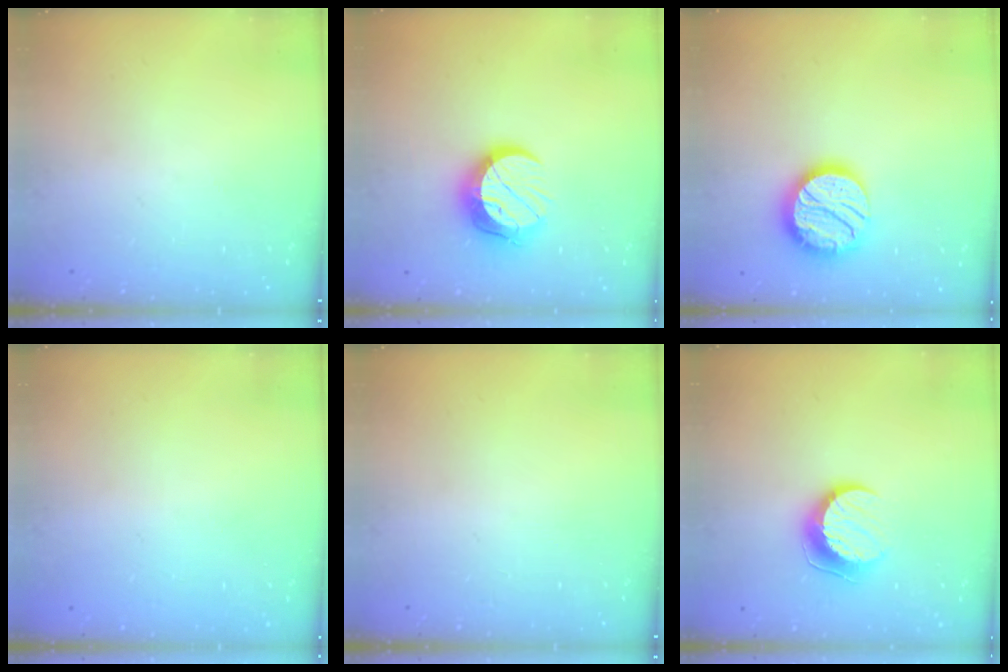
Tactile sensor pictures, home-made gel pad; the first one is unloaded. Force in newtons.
{"total": 11.2, "press": 11.2, "slide": 0.9}
{"total": 17.9, "press": 17.9, "slide": 1.1}
{"total": 0.6, "press": 0.6, "slide": 0.0}
{"total": 0.0}
{"total": 9.7, "press": 9.7, "slide": 0.6}